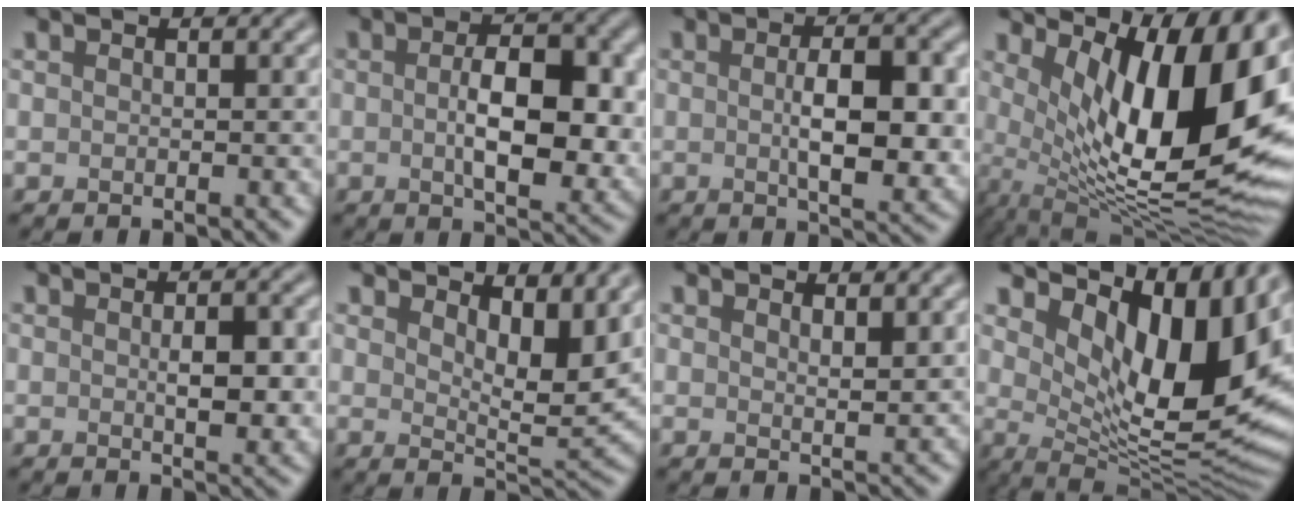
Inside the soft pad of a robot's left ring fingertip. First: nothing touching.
{"total": 7.8, "force": [0.0, 3.6, 6.9], "torque": [-0.106, -0.006, 0.001]}
{"total": 6.9, "force": [0.0, 2.4, 6.5], "torque": [-0.099, -0.005, 0.002]}
{"total": 14.5, "force": [3.8, 5.2, 13.0], "torque": [-0.178, -0.016, 0.066]}
{"total": 3.9, "force": [0.0, 1.5, 3.6], "torque": [-0.057, -0.003, 0.003]}
{"total": 5.7, "force": [3.1, 2.1, 4.4], "torque": [-0.062, -0.010, 0.049]}
{"total": 1.7, "force": [1.4, 0.3, 0.9], "torque": [-0.011, -0.002, 0.022]}
{"total": 12.6, "force": [4.6, 5.3, 10.5], "torque": [-0.155, -0.008, 0.085]}